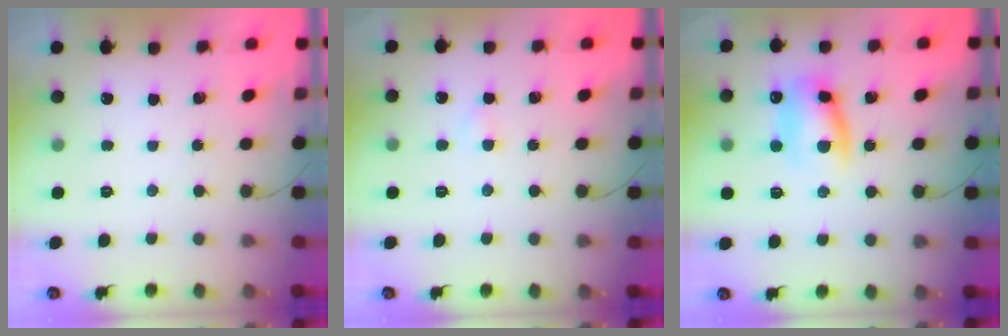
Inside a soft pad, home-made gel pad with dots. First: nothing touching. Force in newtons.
{"total": 2.2, "press": 2.0, "slide": 0.8}
{"total": 11.2, "press": 11.1, "slide": 1.8}